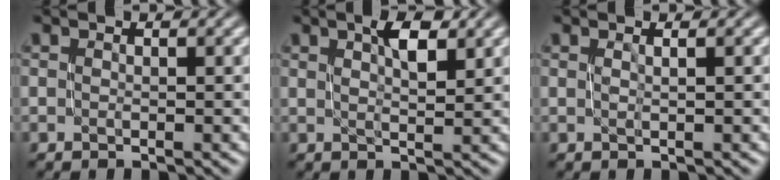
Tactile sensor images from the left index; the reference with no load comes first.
{"total": 2.9, "force": [1.6, 0.8, 2.4], "torque": [-0.035, 0.000, 0.024]}
{"total": 0.5, "force": [0.2, 0.2, 0.4], "torque": [-0.001, 0.002, -0.001]}